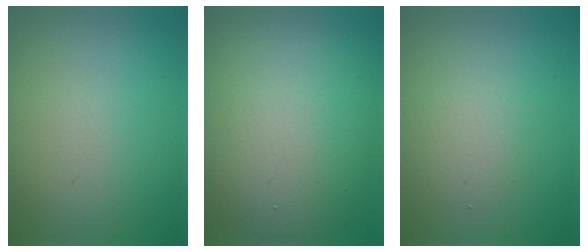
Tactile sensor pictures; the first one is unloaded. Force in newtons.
{"total": 12.3, "press": 12.2, "slide": 0.9}
{"total": 2.4, "press": 2.4, "slide": 0.0}